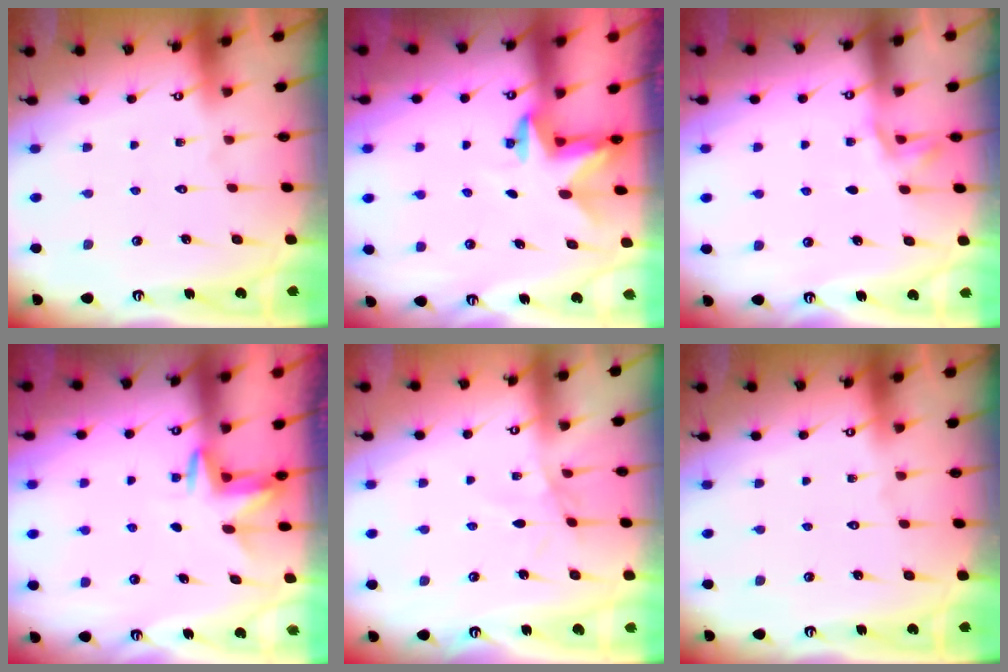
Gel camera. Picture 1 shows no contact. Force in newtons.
{"total": 2.5, "press": 2.5, "slide": 0.4}
{"total": 3.8, "press": 3.1, "slide": 2.1}
{"total": 3.3, "press": 3.3, "slide": 0.5}
{"total": 2.7, "press": 2.7, "slide": 0.5}
{"total": 0.0}